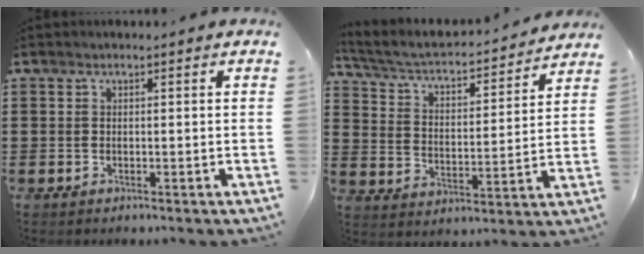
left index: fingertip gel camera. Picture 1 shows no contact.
{"total": 3.7, "force": [3.2, 0.8, 1.8], "torque": [-0.052, -0.030, 0.045]}